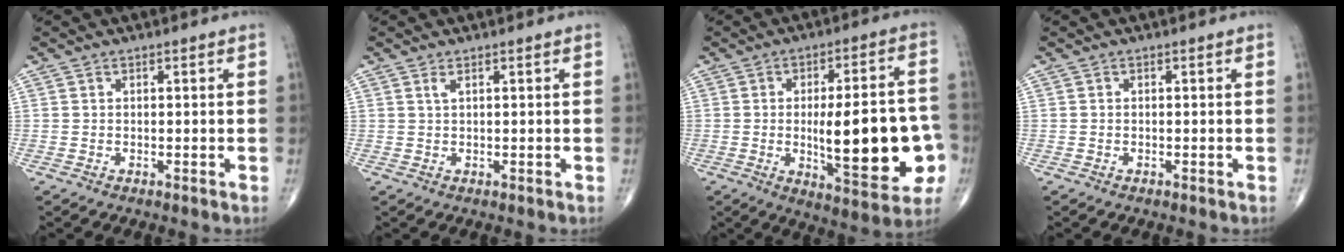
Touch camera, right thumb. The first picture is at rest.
{"total": 0.9, "force": [0.5, 0.1, 0.6], "torque": [-0.016, 0.002, 0.013]}
{"total": 20.9, "force": [-3.0, 7.1, 19.5], "torque": [-0.257, 0.012, -0.028]}
{"total": 0.0}